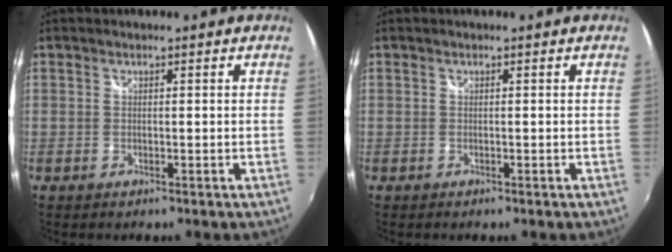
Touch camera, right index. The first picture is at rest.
{"total": 0.0}